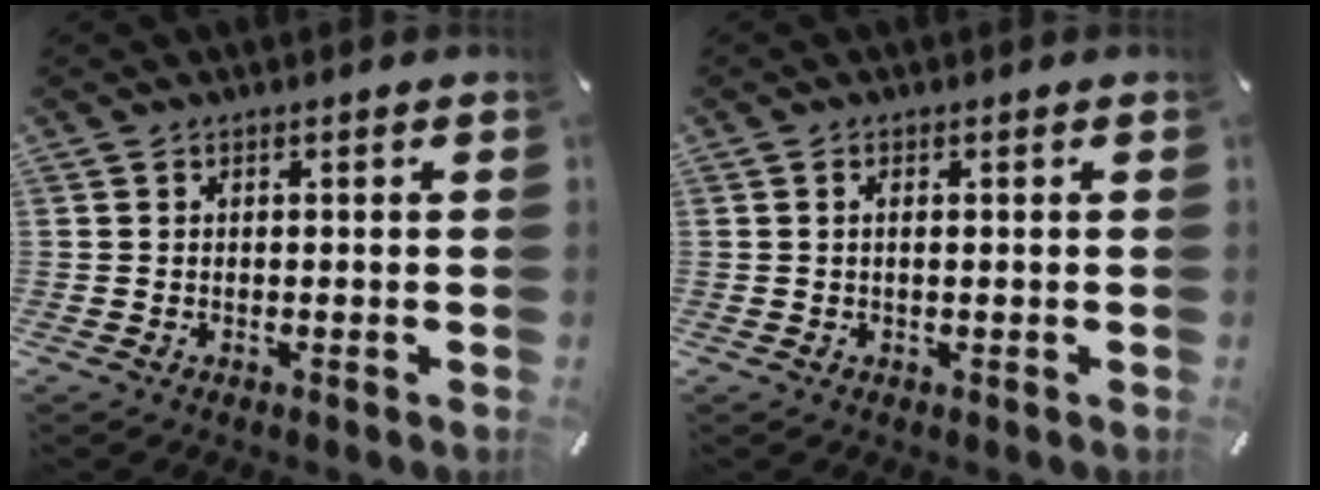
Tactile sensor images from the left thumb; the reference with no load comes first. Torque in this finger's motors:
{"motor_torque": [0.00, -0.50, -0.02, 0.07, -0.04]}